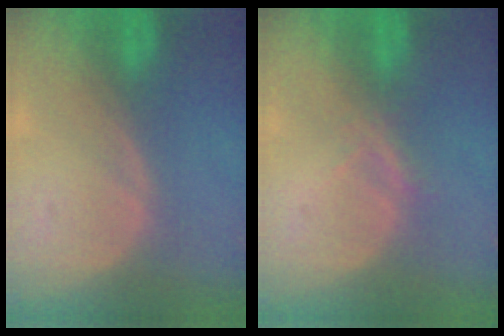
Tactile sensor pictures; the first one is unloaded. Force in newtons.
{"total": 1.8, "press": 1.6, "slide": 0.7}